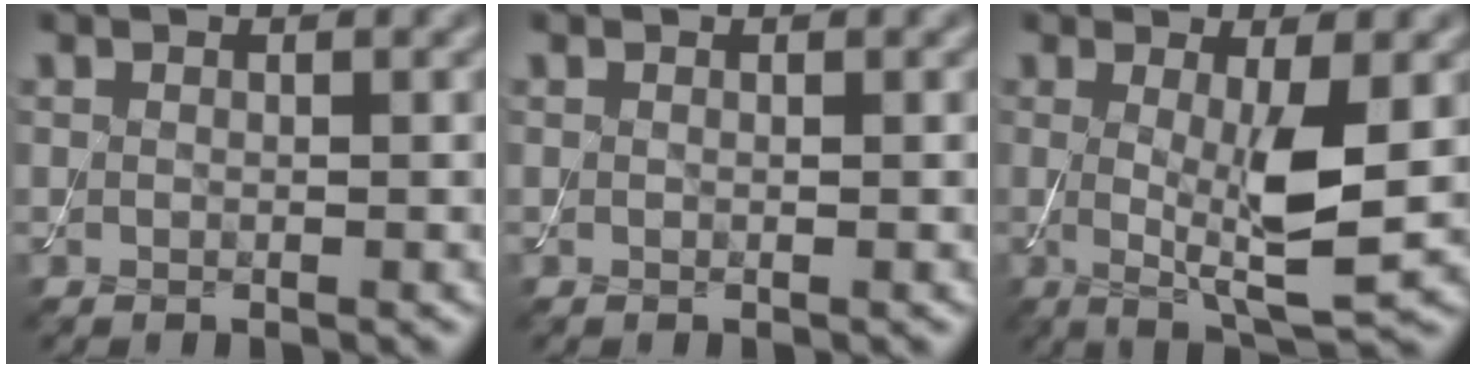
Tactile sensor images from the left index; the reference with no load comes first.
{"total": 0.0}
{"total": 5.8, "force": [0.1, 1.1, 5.7], "torque": [-0.098, -0.017, 0.005]}